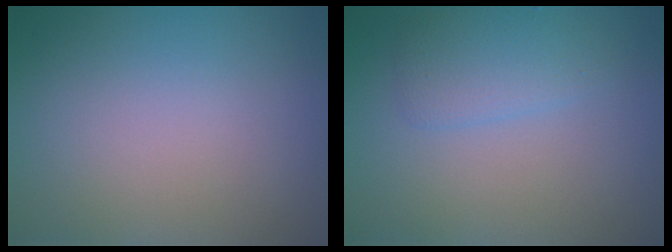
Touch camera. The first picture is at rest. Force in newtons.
{"total": 2.3, "press": 2.3, "slide": 0.2}